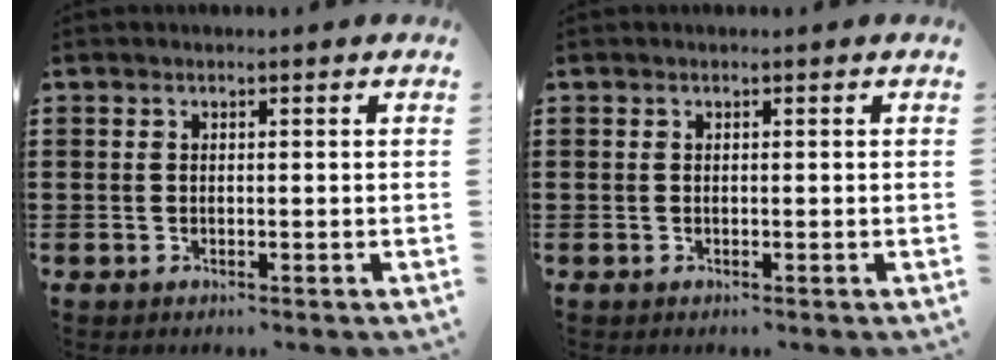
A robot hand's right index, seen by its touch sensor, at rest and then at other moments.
{"total": 0.0}